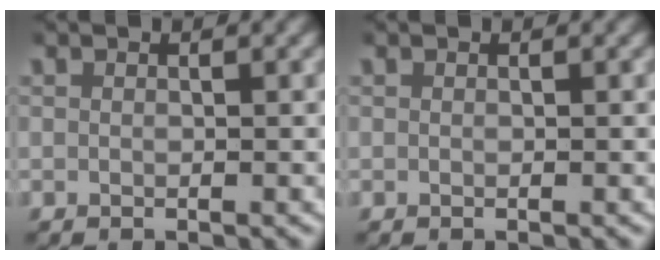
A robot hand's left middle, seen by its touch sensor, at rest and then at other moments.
{"total": 0.0}